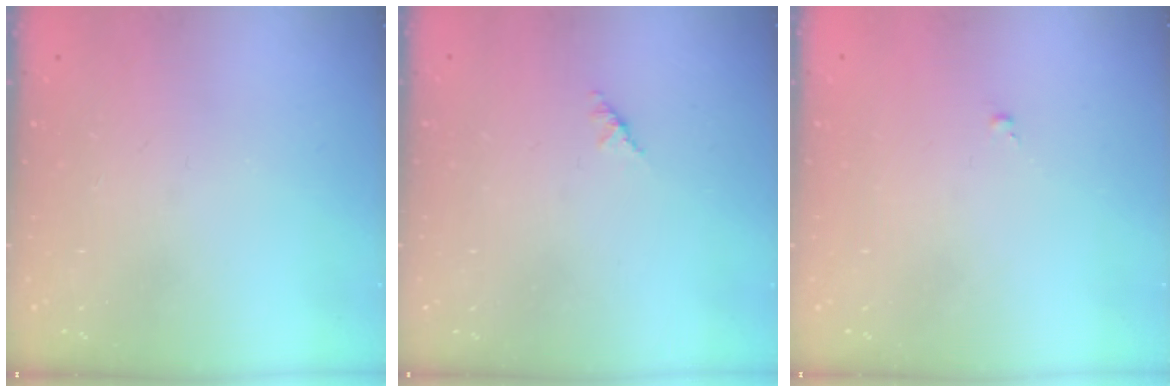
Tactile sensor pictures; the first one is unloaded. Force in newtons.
{"total": 1.4, "press": 1.3, "slide": 0.4}
{"total": 0.0}